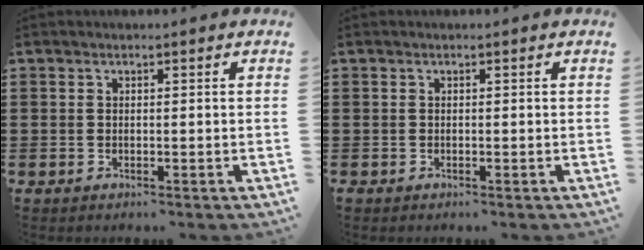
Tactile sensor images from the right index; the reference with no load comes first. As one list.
[{"total": 0.0}]